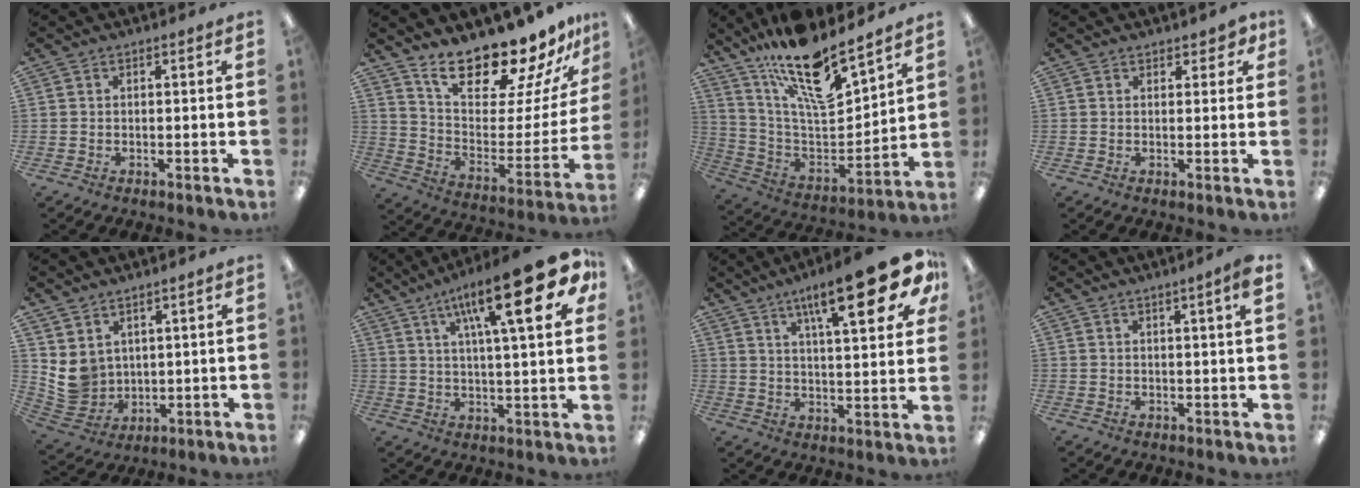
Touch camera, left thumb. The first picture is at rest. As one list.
[{"total": 20.6, "force": [17.9, 5.5, 8.7], "torque": [-0.142, -0.141, 0.306]}, {"total": 18.6, "force": [14.2, 5.0, 10.9], "torque": [-0.191, -0.103, 0.243]}, {"total": 2.7, "force": [2.0, 1.4, 1.1], "torque": [-0.008, -0.003, 0.035]}, {"total": 7.1, "force": [3.4, 6.1, 1.7], "torque": [-0.061, -0.026, 0.072]}, {"total": 21.3, "force": [10.8, 5.0, 17.7], "torque": [-0.274, -0.046, 0.158]}, {"total": 20.4, "force": [11.0, 5.2, 16.4], "torque": [-0.245, -0.045, 0.162]}, {"total": 3.7, "force": [2.1, 0.0, 3.0], "torque": [-0.045, -0.007, 0.031]}]